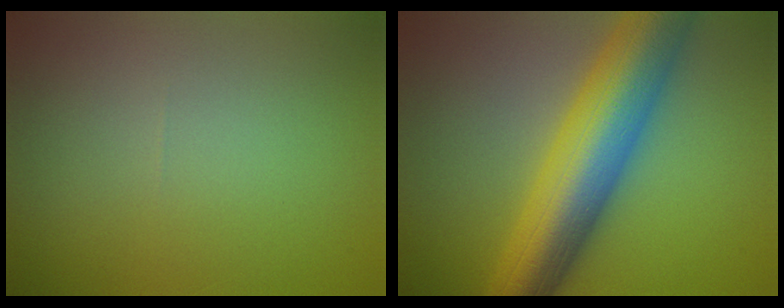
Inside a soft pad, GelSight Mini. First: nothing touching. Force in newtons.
{"total": 11.4, "press": 11.4, "slide": 0.2}